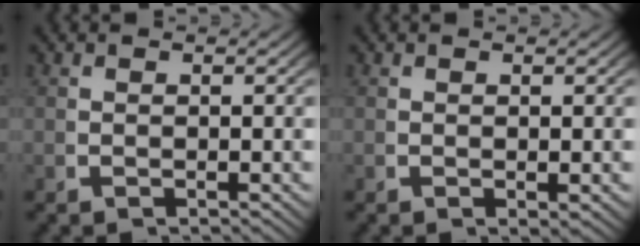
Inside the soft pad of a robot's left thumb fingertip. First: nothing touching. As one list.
[{"total": 0.7, "force": [0.3, 0.2, 0.6], "torque": [-0.008, -0.001, 0.007]}]